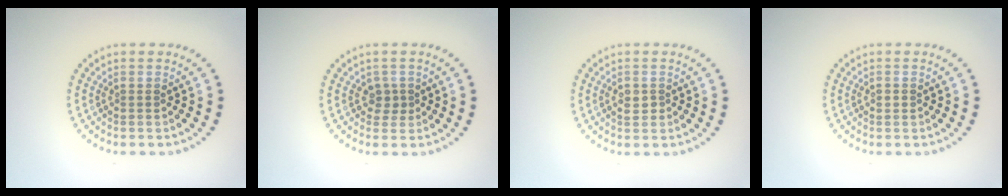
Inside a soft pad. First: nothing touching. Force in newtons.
{"total": 1.3, "press": 1.1, "slide": 0.8}
{"total": 1.3, "press": 1.2, "slide": 0.3}
{"total": 0.9, "press": 0.9, "slide": 0.0}